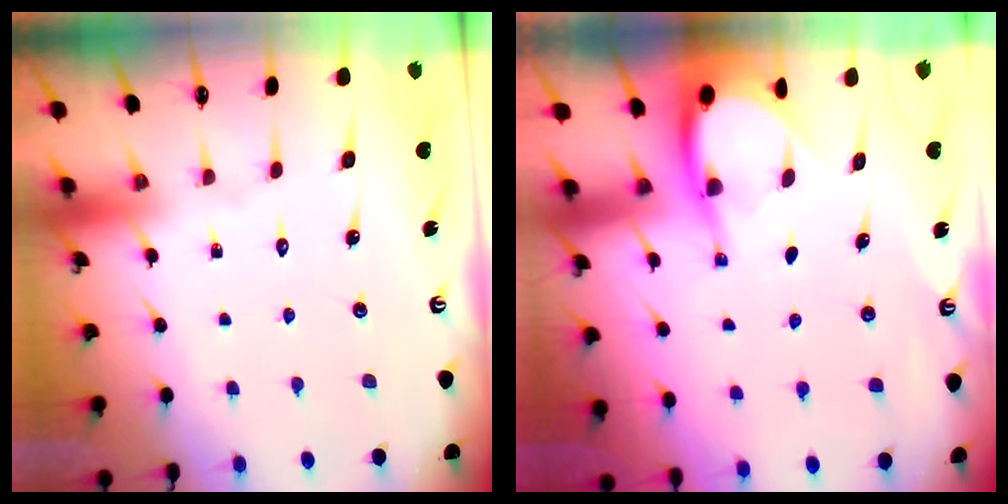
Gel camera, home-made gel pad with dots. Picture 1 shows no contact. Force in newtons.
{"total": 4.0, "press": 4.0, "slide": 0.2}